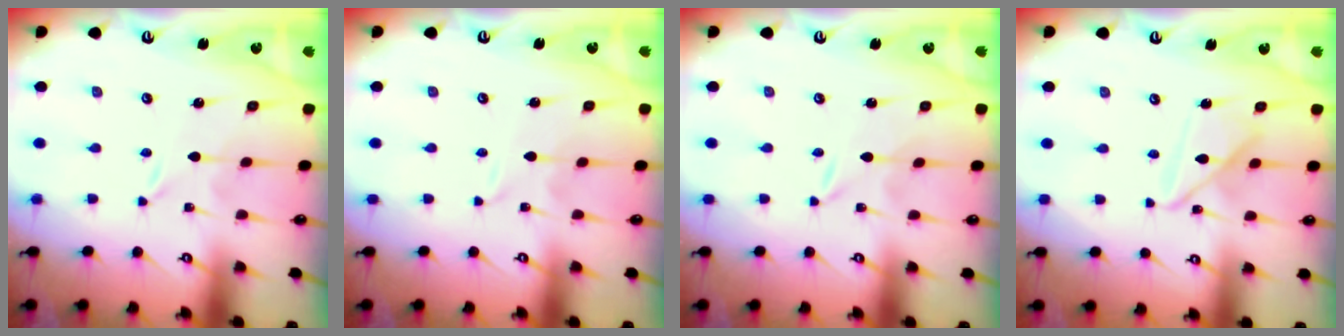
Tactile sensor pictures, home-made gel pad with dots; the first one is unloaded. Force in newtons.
{"total": 1.0, "press": 1.0, "slide": 0.0}
{"total": 0.0}
{"total": 11.4, "press": 11.4, "slide": 1.0}